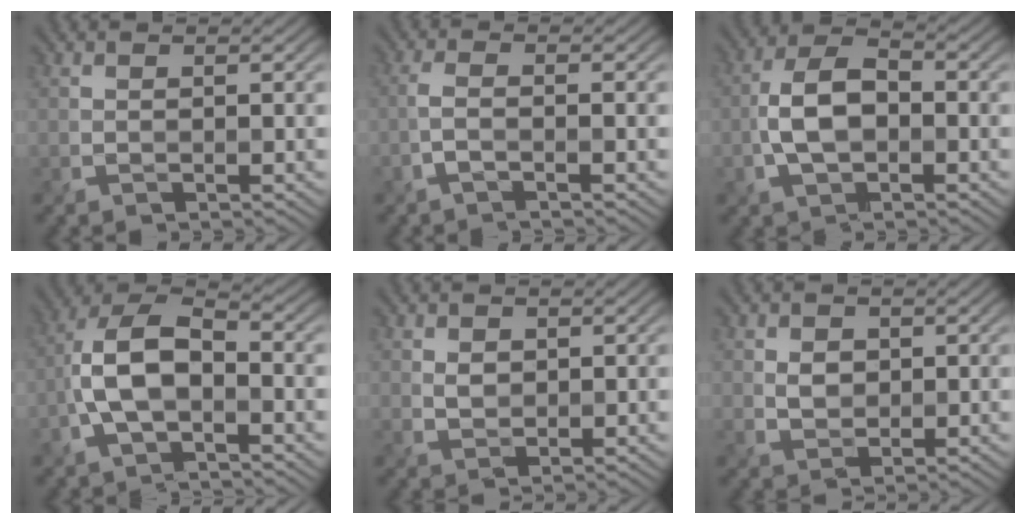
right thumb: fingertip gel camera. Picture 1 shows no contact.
{"total": 1.9, "force": [-1.1, 0.2, 1.5], "torque": [-0.034, 0.003, -0.032]}
{"total": 6.8, "force": [-1.6, 4.0, 5.3], "torque": [-0.113, 0.007, -0.035]}
{"total": 9.0, "force": [-2.2, 4.8, 7.3], "torque": [-0.161, 0.013, -0.050]}
{"total": 1.4, "force": [0.6, 1.2, 0.5], "torque": [-0.014, -0.003, 0.015]}
{"total": 1.9, "force": [0.5, 1.7, 0.8], "torque": [-0.021, -0.004, 0.012]}